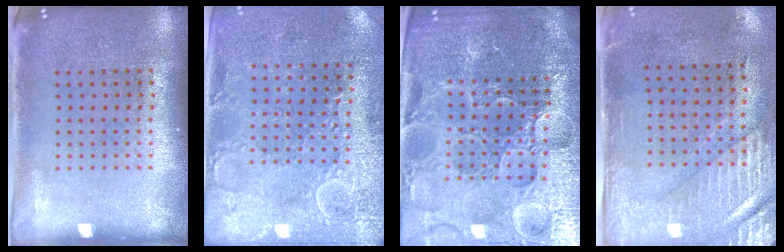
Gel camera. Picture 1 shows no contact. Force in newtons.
{"total": 2.8, "press": 2.7, "slide": 0.8}
{"total": 5.8, "press": 5.3, "slide": 2.3}
{"total": 2.9, "press": 2.5, "slide": 1.5}